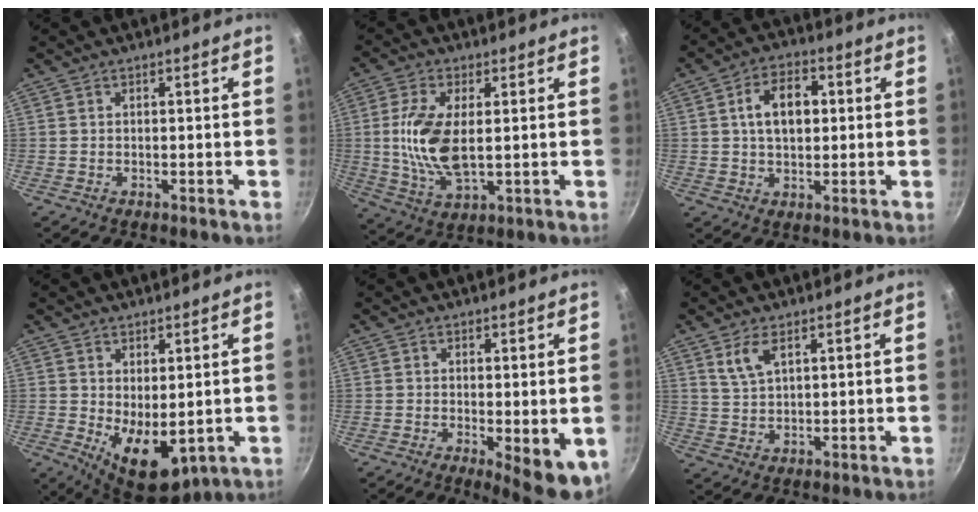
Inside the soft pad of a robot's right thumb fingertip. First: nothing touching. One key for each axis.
{"total": 11.9, "fx": 0.7, "fy": 5.6, "fz": 10.5, "tx": -0.220, "ty": -0.013, "tz": 0.021}
{"total": 9.0, "fx": 1.5, "fy": 5.6, "fz": 6.8, "tx": -0.100, "ty": 0.011, "tz": 0.023}
{"total": 10.3, "fx": -1.3, "fy": 5.2, "fz": 8.8, "tx": -0.125, "ty": -0.014, "tz": 0.008}
{"total": 7.7, "fx": -2.2, "fy": 2.4, "fz": 7.0, "tx": -0.091, "ty": -0.021, "tz": -0.027}
{"total": 4.4, "fx": 2.4, "fy": 1.9, "fz": 3.1, "tx": -0.061, "ty": -0.010, "tz": 0.054}